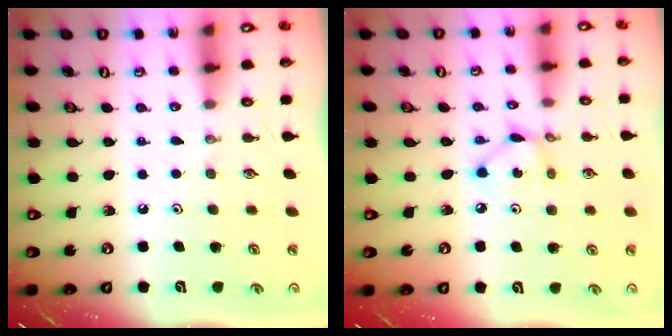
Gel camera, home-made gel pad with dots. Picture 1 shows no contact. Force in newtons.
{"total": 4.5, "press": 4.5, "slide": 0.2}